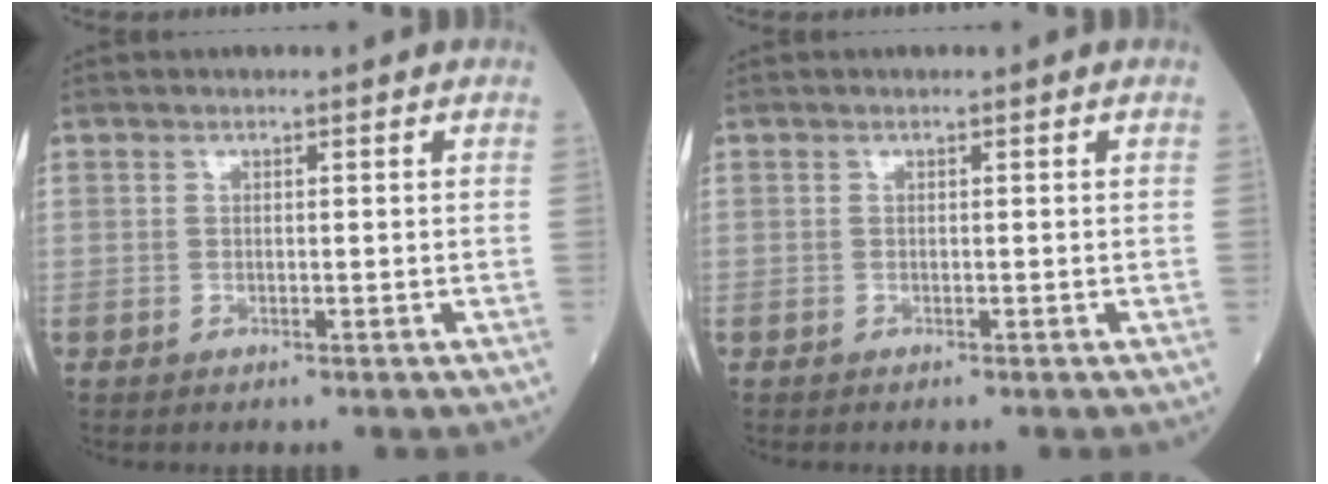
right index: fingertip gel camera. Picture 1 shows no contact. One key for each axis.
{"total": 0.0}